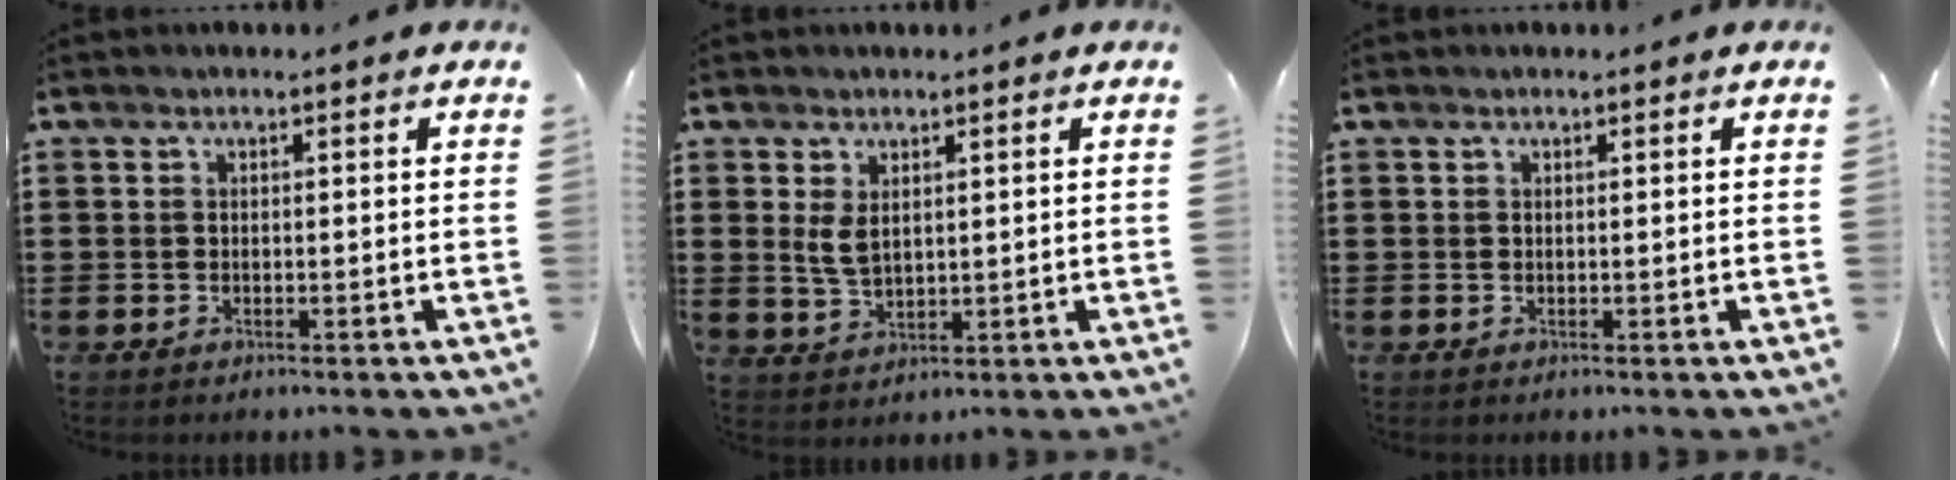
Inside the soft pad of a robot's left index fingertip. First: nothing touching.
{"total": 3.5, "force": [1.5, 2.0, 2.5], "torque": [-0.063, 0.002, 0.025]}
{"total": 0.0}